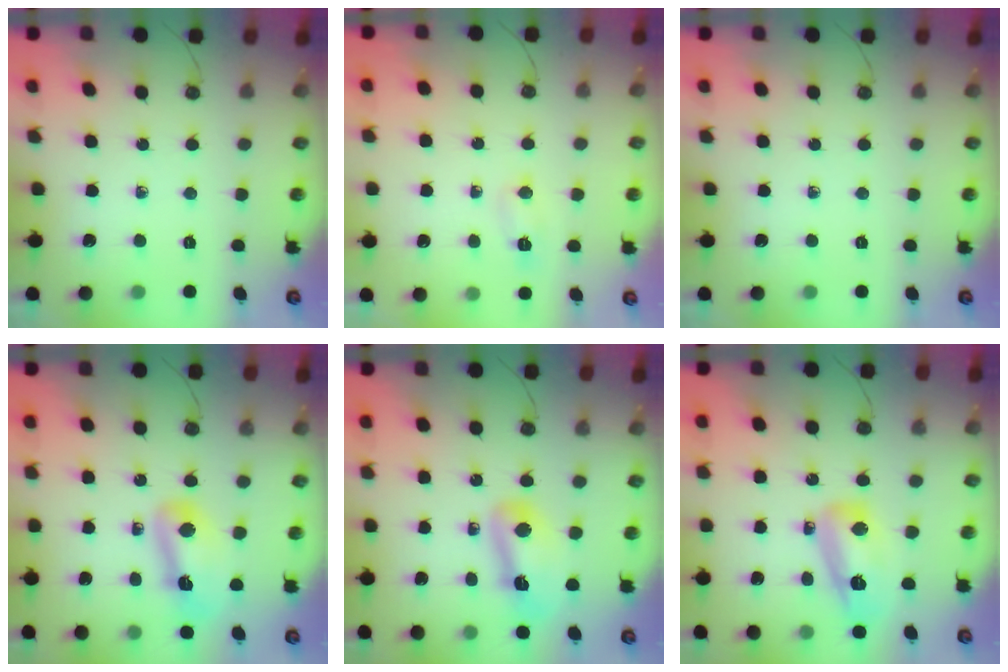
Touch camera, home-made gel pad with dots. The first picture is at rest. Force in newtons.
{"total": 5.9, "press": 5.8, "slide": 0.7}
{"total": 0.0}
{"total": 11.4, "press": 9.9, "slide": 5.7}
{"total": 11.4, "press": 9.9, "slide": 5.7}
{"total": 12.6, "press": 12.3, "slide": 3.0}